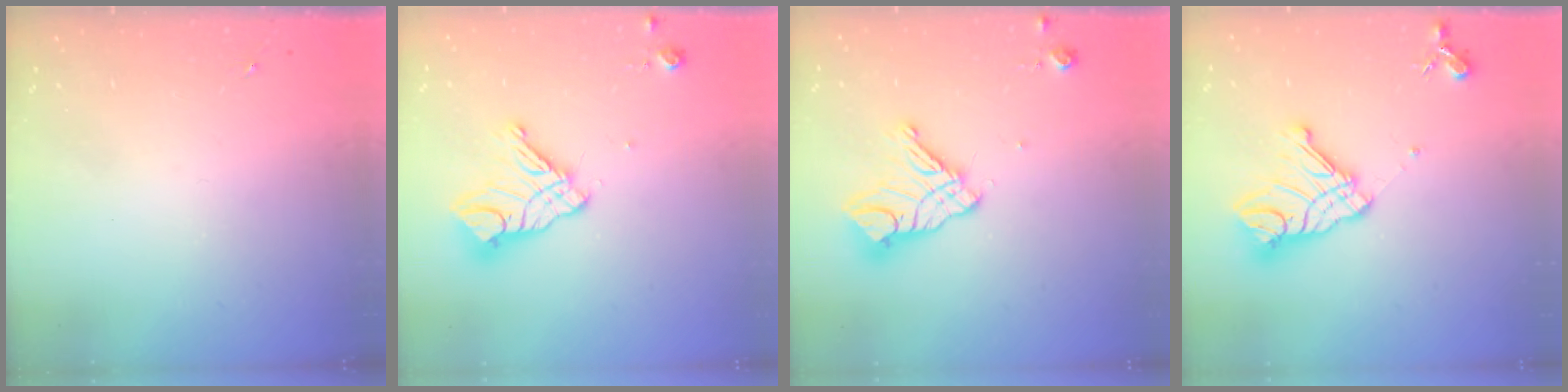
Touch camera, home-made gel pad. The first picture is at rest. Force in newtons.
{"total": 14.6, "press": 14.5, "slide": 1.4}
{"total": 14.6, "press": 14.5, "slide": 1.4}
{"total": 15.8, "press": 15.7, "slide": 1.7}